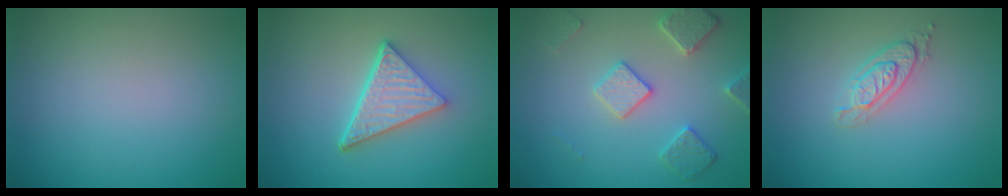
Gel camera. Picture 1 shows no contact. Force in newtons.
{"total": 5.1, "press": 3.8, "slide": 3.5}
{"total": 3.7, "press": 3.4, "slide": 1.5}
{"total": 2.0, "press": 1.9, "slide": 0.4}